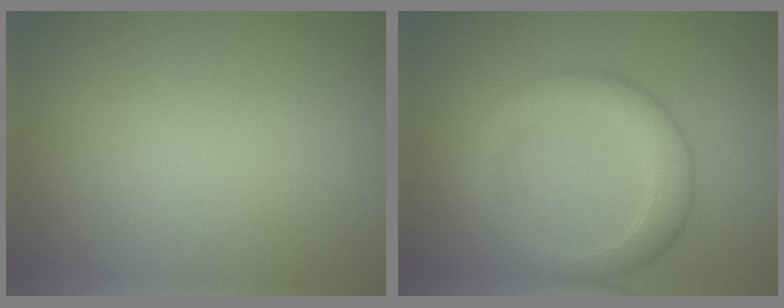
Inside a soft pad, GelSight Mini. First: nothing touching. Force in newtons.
{"total": 3.9, "press": 3.9, "slide": 0.0}